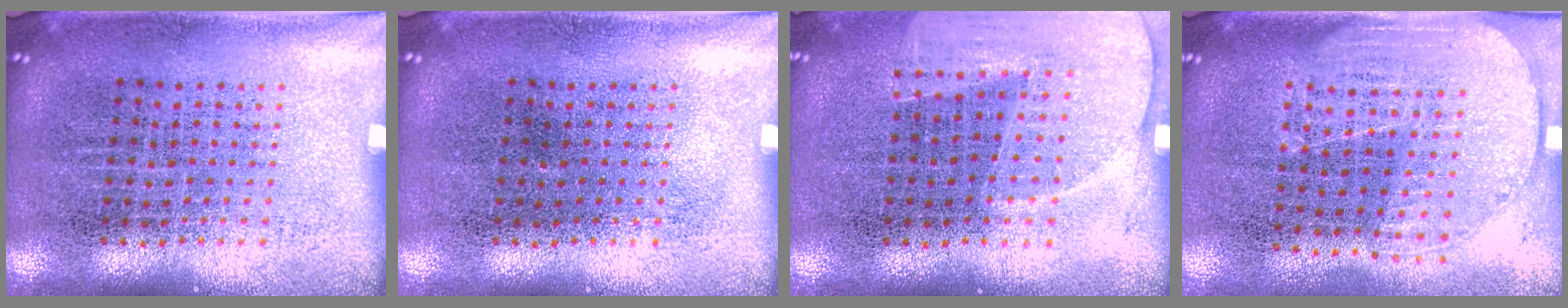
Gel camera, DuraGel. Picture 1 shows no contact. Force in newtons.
{"total": 0.0}
{"total": 1.5, "press": 1.4, "slide": 0.3}
{"total": 1.6, "press": 1.4, "slide": 0.8}